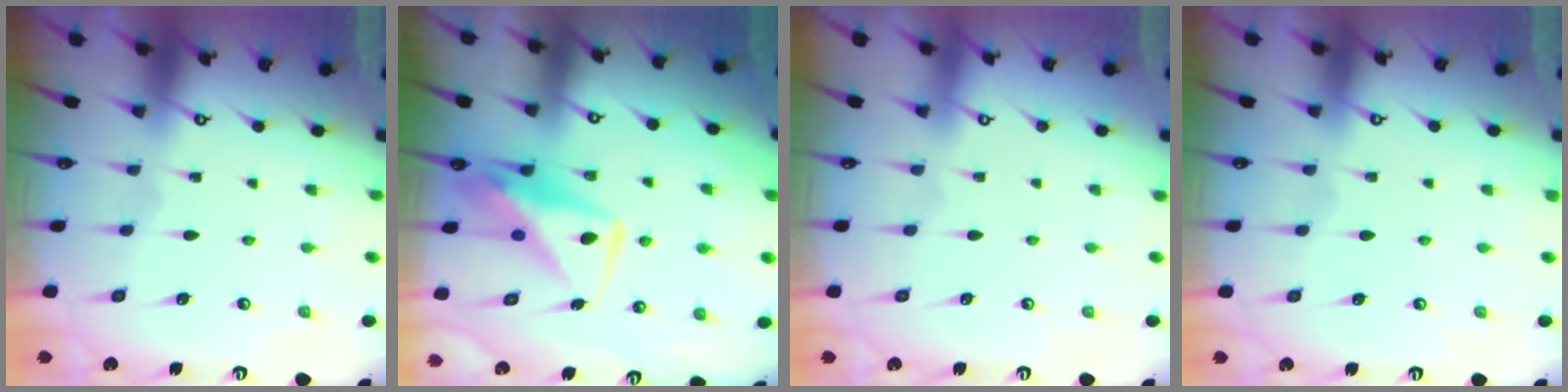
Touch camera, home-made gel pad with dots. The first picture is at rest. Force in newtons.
{"total": 10.1, "press": 10.0, "slide": 0.7}
{"total": 3.8, "press": 3.8, "slide": 0.1}
{"total": 3.8, "press": 3.8, "slide": 0.1}